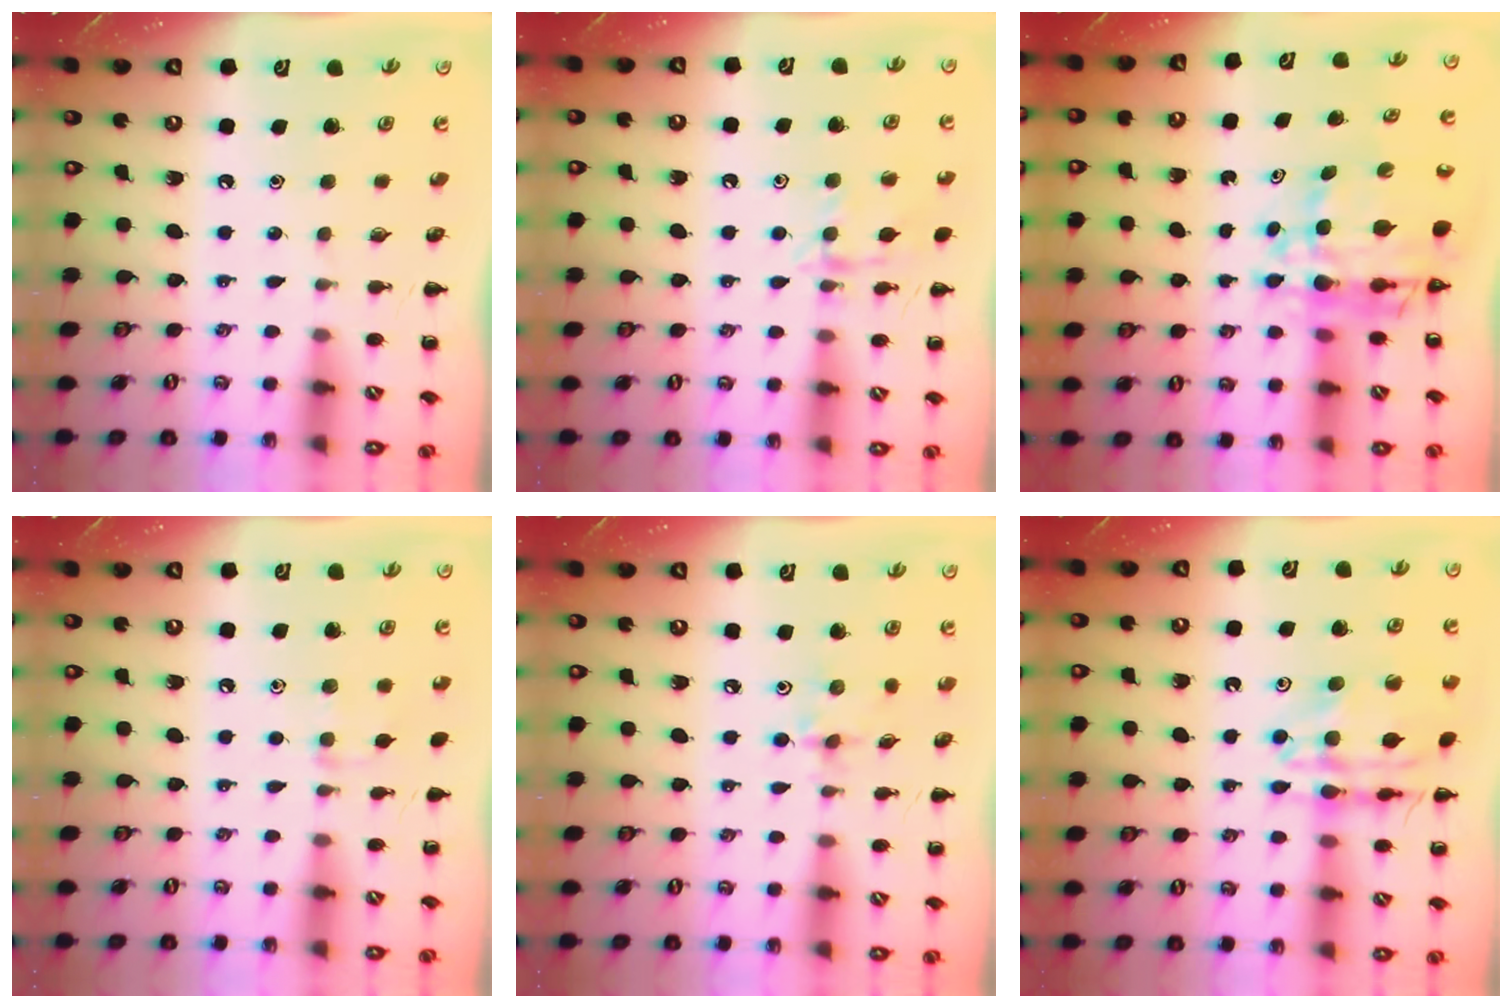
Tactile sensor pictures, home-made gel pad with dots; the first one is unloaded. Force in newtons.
{"total": 10.7, "press": 10.6, "slide": 0.7}
{"total": 10.8, "press": 10.2, "slide": 3.6}
{"total": 5.9, "press": 5.5, "slide": 2.2}
{"total": 2.4, "press": 2.4, "slide": 0.5}
{"total": 14.5, "press": 14.3, "slide": 1.8}